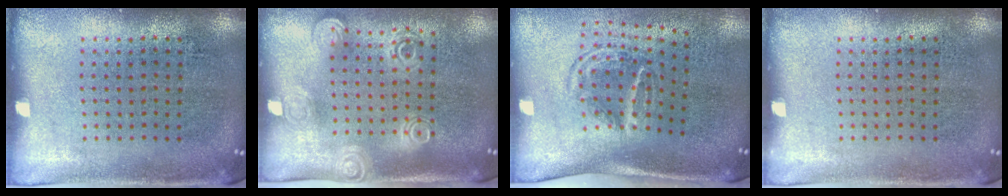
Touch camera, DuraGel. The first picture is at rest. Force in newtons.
{"total": 1.9, "press": 1.4, "slide": 1.3}
{"total": 1.8, "press": 1.2, "slide": 1.4}
{"total": 0.0}